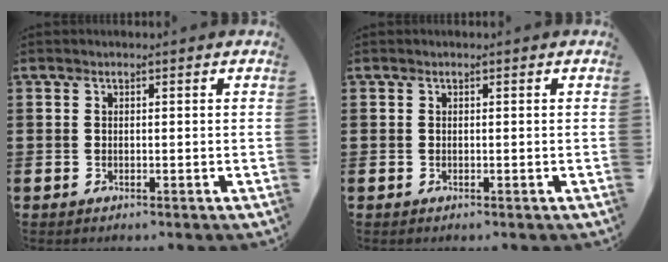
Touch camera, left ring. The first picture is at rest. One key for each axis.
{"total": 0.0}